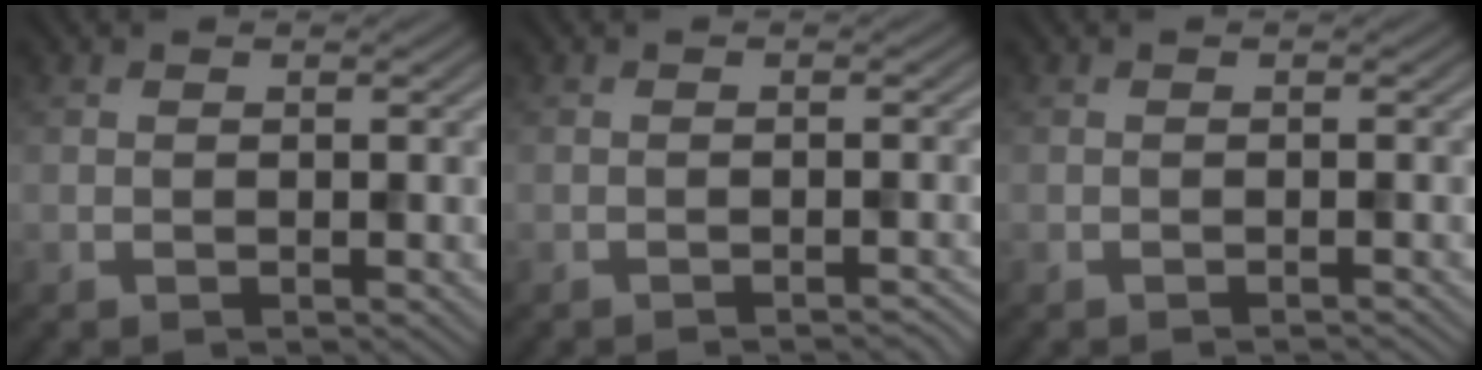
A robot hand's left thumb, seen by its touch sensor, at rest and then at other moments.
{"total": 1.5, "force": [-1.2, 0.2, 0.8], "torque": [0.002, 0.003, -0.021]}
{"total": 0.6, "force": [-0.5, 0.0, 0.3], "torque": [-0.001, 0.003, -0.013]}